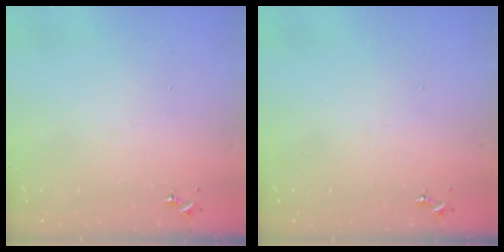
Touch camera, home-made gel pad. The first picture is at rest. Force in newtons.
{"total": 0.0}